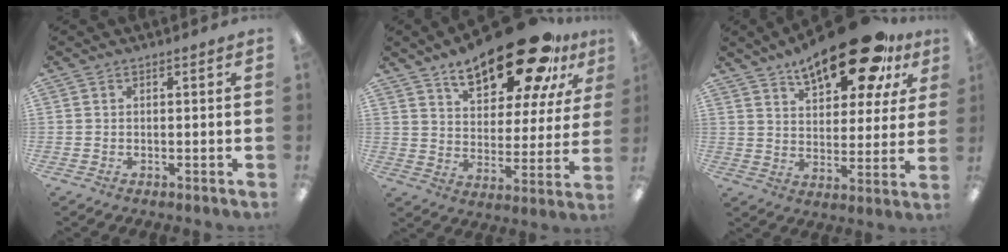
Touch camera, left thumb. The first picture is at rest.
{"total": 24.1, "force": [16.0, 9.5, 15.3], "torque": [-0.239, -0.081, 0.266]}
{"total": 19.9, "force": [13.5, 7.9, 12.3], "torque": [-0.184, -0.068, 0.224]}